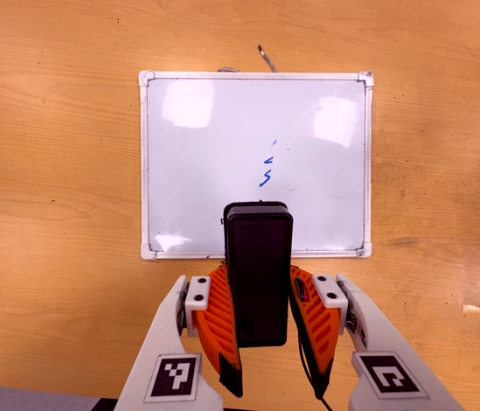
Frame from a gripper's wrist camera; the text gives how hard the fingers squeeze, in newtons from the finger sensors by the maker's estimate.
{"total": 5.3, "left": 4.8, "right": 5.8}